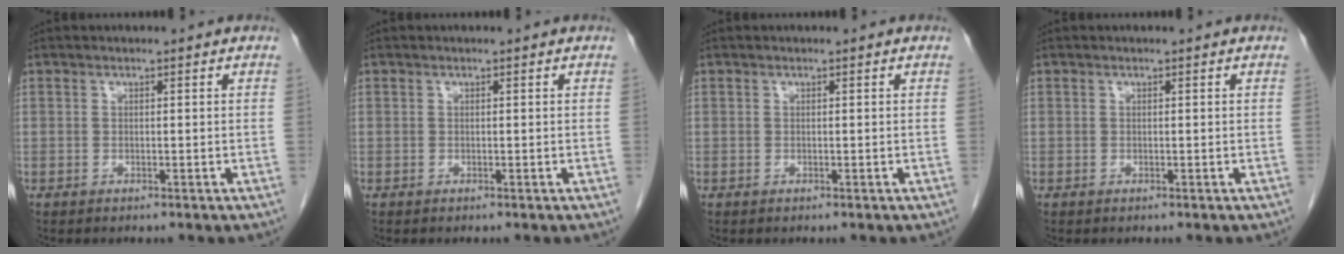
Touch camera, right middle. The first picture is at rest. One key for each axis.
{"total": 0.0}
{"total": 0.0}
{"total": 0.0}